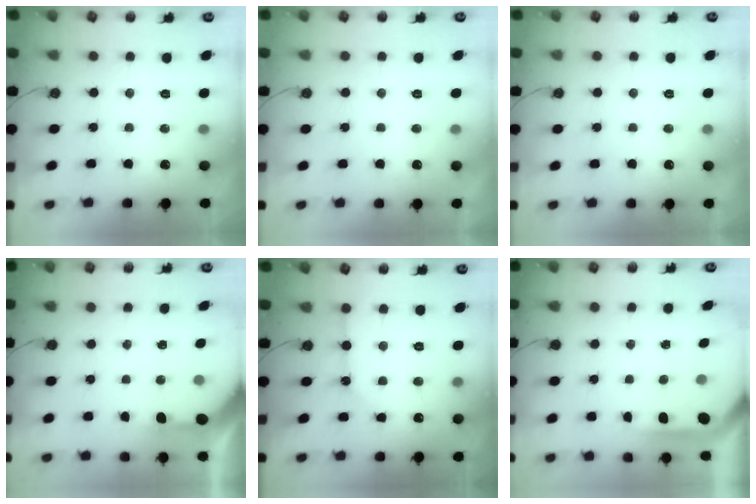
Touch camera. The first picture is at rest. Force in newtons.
{"total": 0.0}
{"total": 0.0}
{"total": 5.1, "press": 5.1, "slide": 0.4}
{"total": 7.5, "press": 7.5, "slide": 0.8}
{"total": 4.6, "press": 4.6, "slide": 0.4}